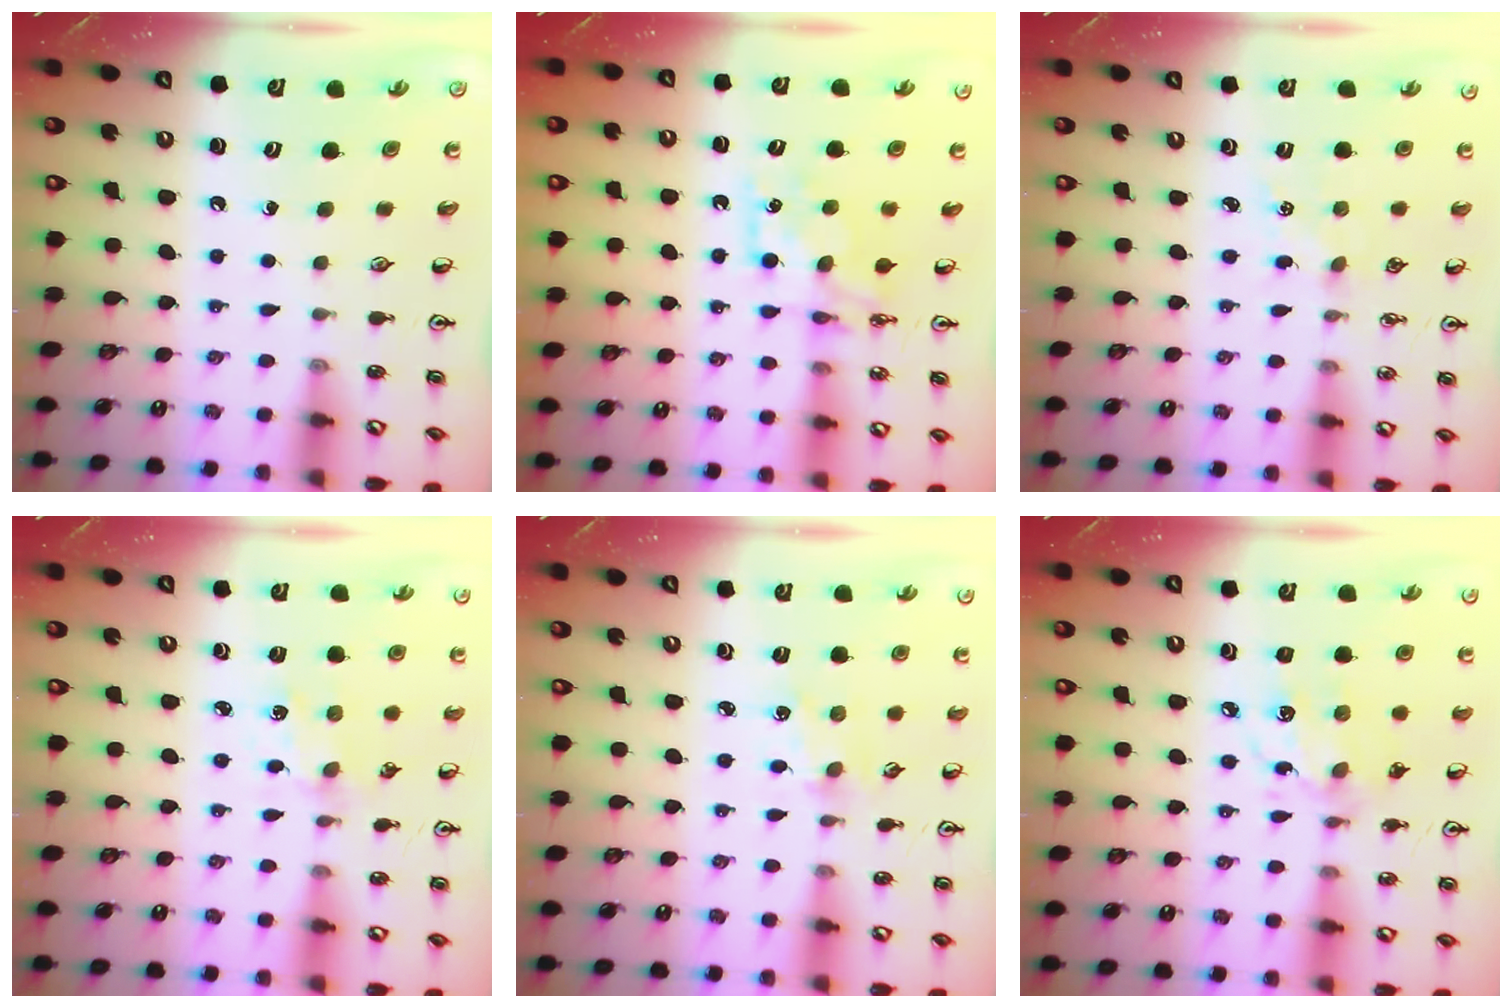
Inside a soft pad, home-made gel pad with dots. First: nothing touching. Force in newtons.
{"total": 7.7, "press": 7.7, "slide": 0.7}
{"total": 3.3, "press": 3.3, "slide": 0.4}
{"total": 1.1, "press": 1.0, "slide": 0.2}
{"total": 1.2, "press": 1.2, "slide": 0.2}
{"total": 7.9, "press": 7.9, "slide": 0.6}